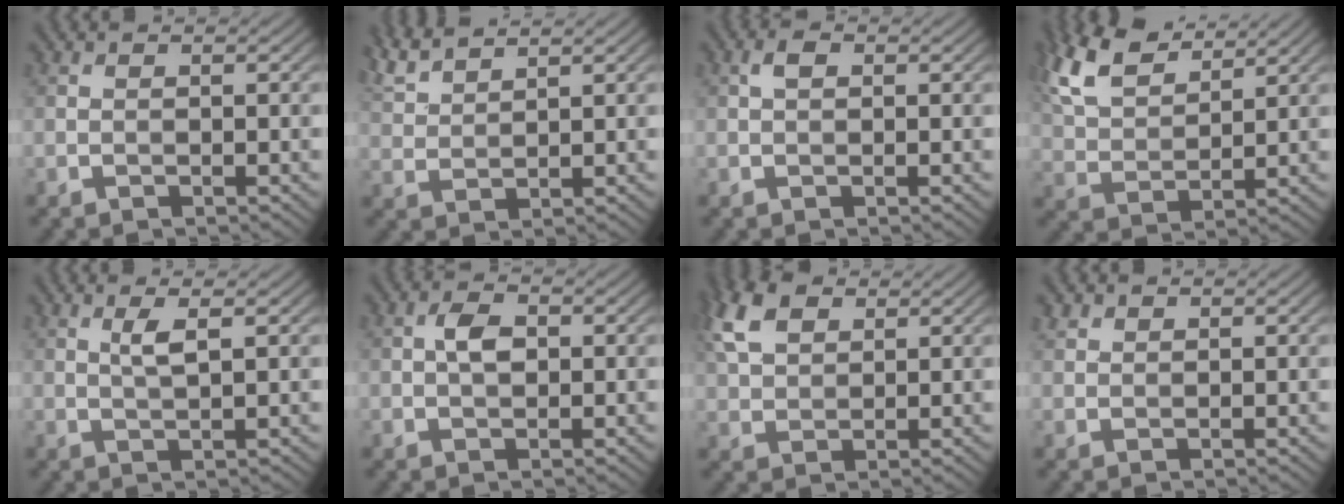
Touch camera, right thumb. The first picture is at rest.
{"total": 4.6, "force": [4.0, 0.8, 2.0], "torque": [-0.058, 0.012, 0.088]}
{"total": 1.6, "force": [0.5, 1.0, 1.2], "torque": [-0.023, 0.006, 0.005]}
{"total": 9.9, "force": [6.5, 4.2, 6.1], "torque": [-0.164, 0.021, 0.136]}
{"total": 2.4, "force": [0.9, 0.3, 2.2], "torque": [-0.048, 0.001, 0.019]}
{"total": 2.8, "force": [0.3, 1.7, 2.3], "torque": [-0.045, 0.005, 0.003]}
{"total": 7.3, "force": [3.6, 4.2, 4.7], "torque": [-0.127, 0.019, 0.070]}
{"total": 1.3, "force": [1.0, 0.8, 0.3], "torque": [-0.007, 0.004, 0.023]}